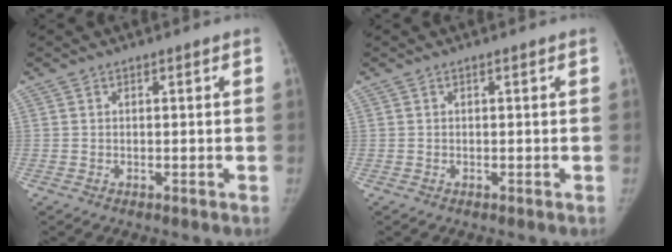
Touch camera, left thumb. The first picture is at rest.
{"total": 0.0}